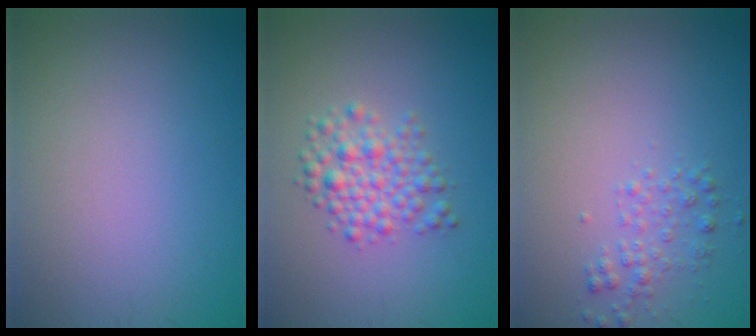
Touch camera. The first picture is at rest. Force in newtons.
{"total": 3.4, "press": 3.4, "slide": 0.1}
{"total": 1.6, "press": 1.6, "slide": 0.0}